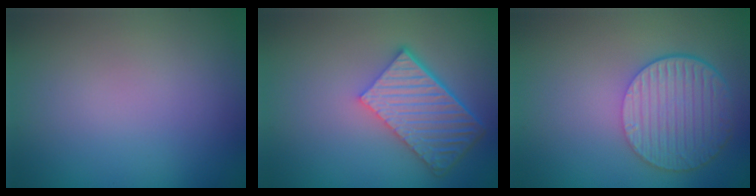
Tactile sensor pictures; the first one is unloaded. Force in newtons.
{"total": 6.2, "press": 4.3, "slide": 4.5}
{"total": 6.1, "press": 4.5, "slide": 4.1}